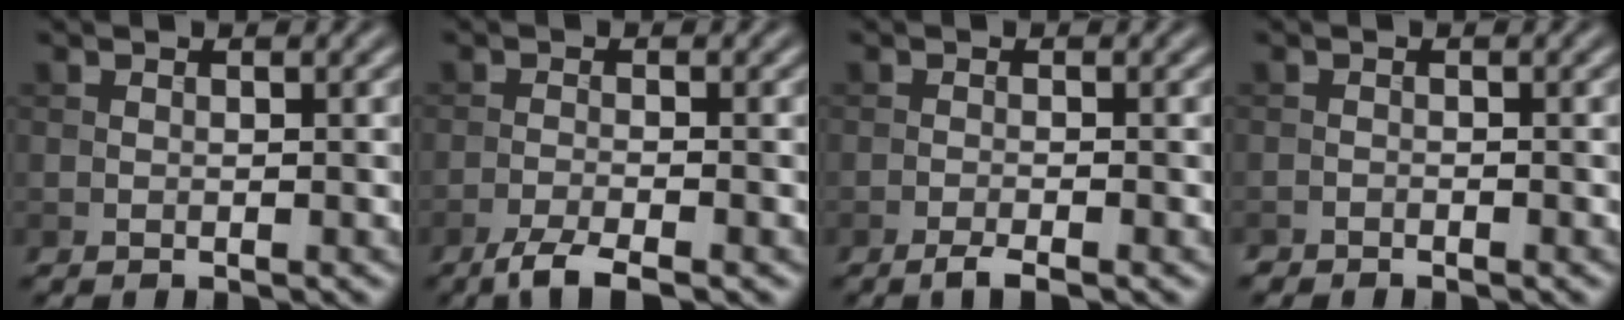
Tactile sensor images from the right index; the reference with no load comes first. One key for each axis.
{"total": 3.1, "fx": -2.3, "fy": 0.5, "fz": 2.0, "tx": -0.042, "ty": -0.004, "tz": -0.051}
{"total": 1.7, "fx": -1.2, "fy": 0.2, "fz": 1.2, "tx": -0.021, "ty": 0.000, "tz": -0.024}
{"total": 0.8, "fx": -0.8, "fy": 0.2, "fz": 0.0, "tx": 0.000, "ty": -0.002, "tz": -0.017}